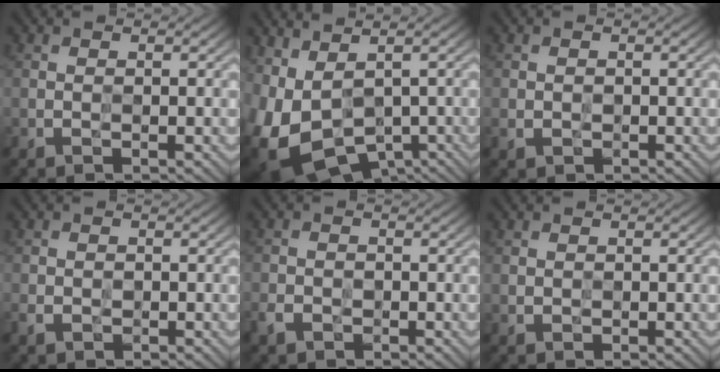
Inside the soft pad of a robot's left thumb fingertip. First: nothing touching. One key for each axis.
{"total": 14.0, "fx": -2.7, "fy": 9.0, "fz": 10.4, "tx": -0.264, "ty": -0.033, "tz": 0.004}
{"total": 1.3, "fx": -0.4, "fy": 1.0, "fz": 0.6, "tx": -0.013, "ty": -0.006, "tz": -0.007}
{"total": 1.8, "fx": -0.9, "fy": 1.4, "fz": 0.8, "tx": -0.020, "ty": -0.007, "tz": -0.020}
{"total": 2.5, "fx": -1.5, "fy": 1.8, "fz": 1.0, "tx": -0.025, "ty": -0.006, "tz": -0.037}
{"total": 0.5, "fx": 0.2, "fy": 0.5, "fz": 0.2, "tx": -0.002, "ty": -0.004, "tz": 0.005}